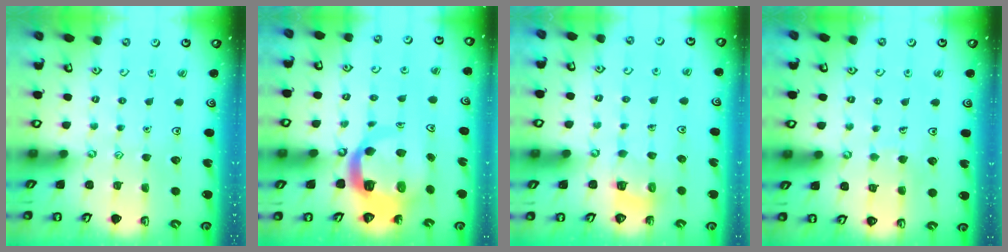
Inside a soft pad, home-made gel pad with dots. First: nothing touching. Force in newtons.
{"total": 9.3, "press": 9.2, "slide": 1.3}
{"total": 3.6, "press": 3.6, "slide": 0.2}
{"total": 4.8, "press": 4.8, "slide": 0.4}